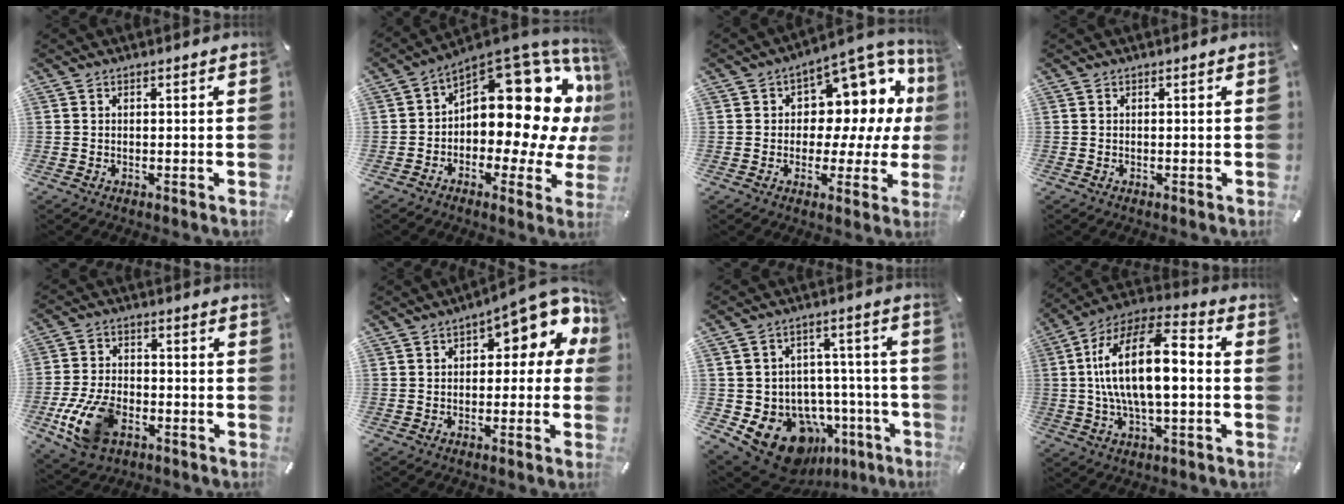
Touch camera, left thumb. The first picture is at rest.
{"total": 18.8, "force": [6.6, 10.7, 13.9], "torque": [-0.162, -0.077, 0.110]}
{"total": 11.1, "force": [3.8, 7.9, 6.7], "torque": [-0.081, -0.048, 0.068]}
{"total": 0.0}
{"total": 12.3, "force": [-5.0, 7.6, 8.3], "torque": [-0.182, 0.011, -0.087]}
{"total": 10.1, "force": [4.5, 4.3, 8.0], "torque": [-0.103, -0.034, 0.073]}
{"total": 17.0, "force": [-9.2, 11.5, 8.6], "torque": [-0.110, 0.049, -0.135]}
{"total": 17.5, "force": [0.6, 7.6, 15.7], "torque": [-0.311, 0.000, 0.002]}